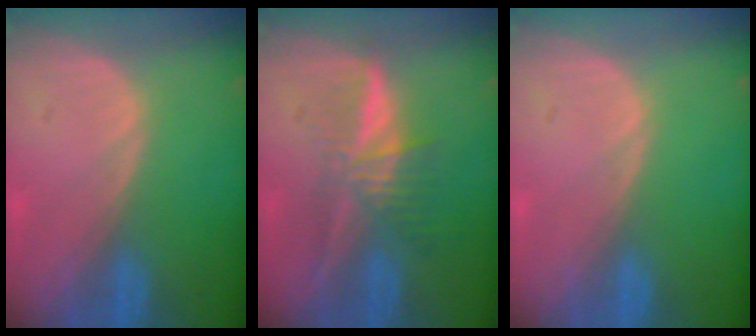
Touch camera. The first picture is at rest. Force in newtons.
{"total": 5.9, "press": 5.5, "slide": 1.9}
{"total": 0.0}